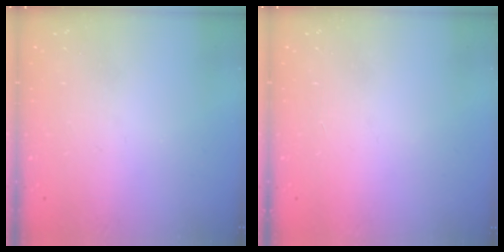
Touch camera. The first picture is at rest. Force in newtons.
{"total": 1.5, "press": 1.5, "slide": 0.1}